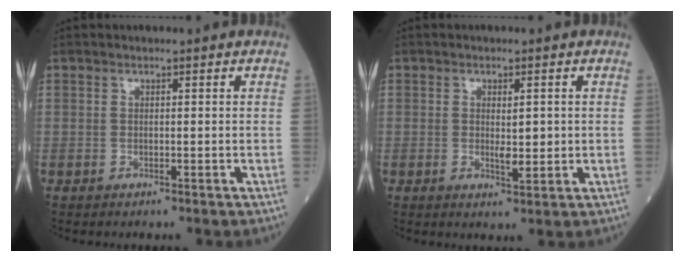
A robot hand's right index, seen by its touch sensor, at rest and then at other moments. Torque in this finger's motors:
{"motor_torque": [0.00, -0.03, 0.04, 0.00]}